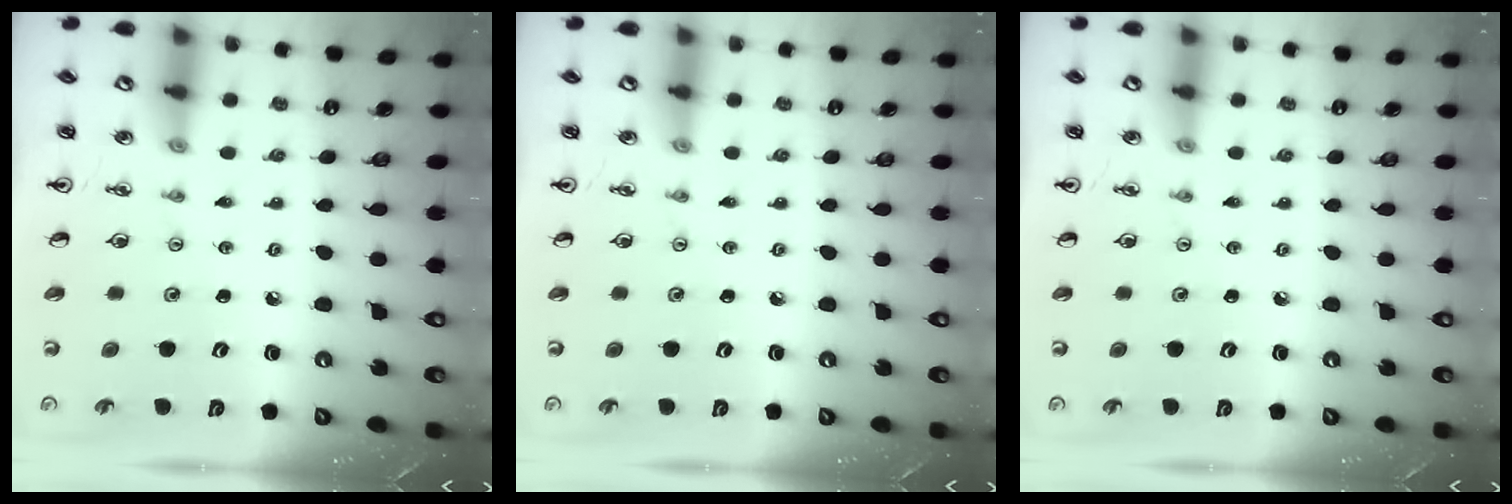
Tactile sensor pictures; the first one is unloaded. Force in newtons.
{"total": 0.0}
{"total": 0.0}